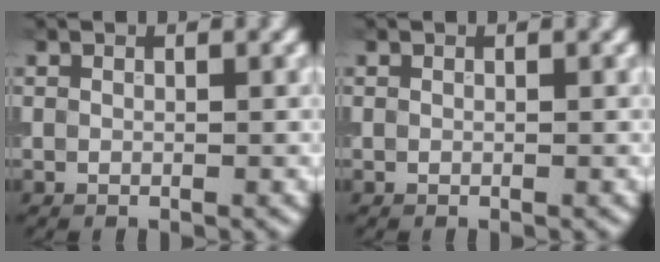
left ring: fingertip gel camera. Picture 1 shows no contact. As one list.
[{"total": 0.0}]